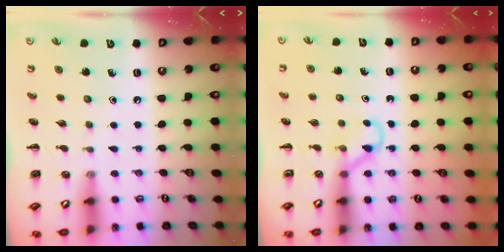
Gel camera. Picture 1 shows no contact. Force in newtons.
{"total": 3.2, "press": 3.1, "slide": 1.0}